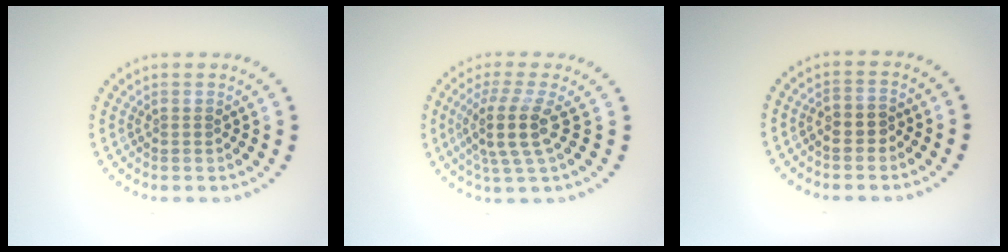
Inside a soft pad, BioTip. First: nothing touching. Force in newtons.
{"total": 3.9, "press": 2.9, "slide": 2.6}
{"total": 1.5, "press": 1.3, "slide": 0.7}